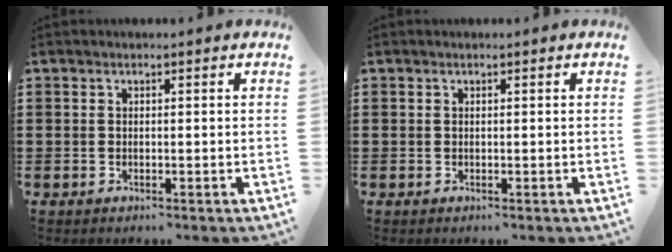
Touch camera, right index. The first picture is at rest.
{"total": 0.0}